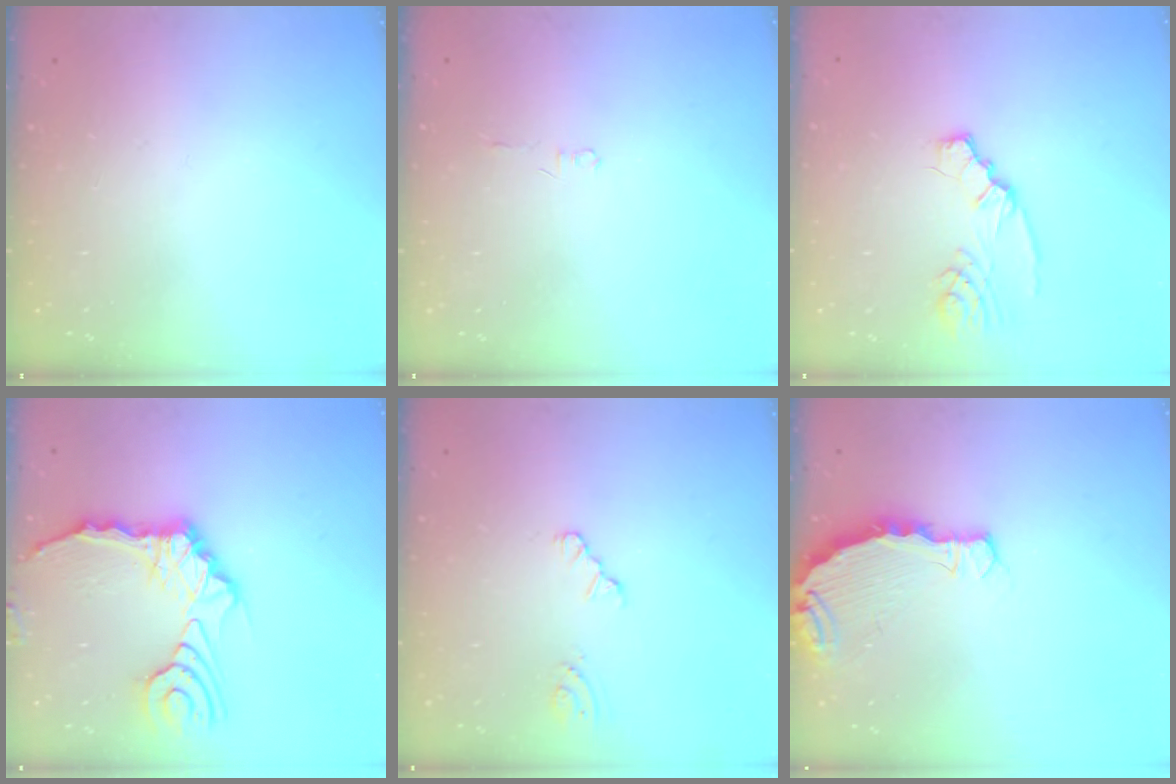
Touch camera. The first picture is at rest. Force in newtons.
{"total": 1.2, "press": 1.2, "slide": 0.3}
{"total": 2.8, "press": 2.7, "slide": 0.6}
{"total": 12.9, "press": 12.8, "slide": 2.1}
{"total": 1.6, "press": 1.6, "slide": 0.3}
{"total": 4.1, "press": 4.1, "slide": 0.4}